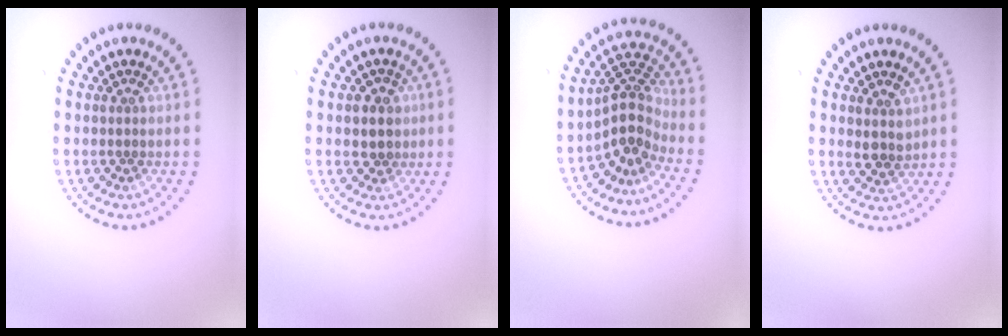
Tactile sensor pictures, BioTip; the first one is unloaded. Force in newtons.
{"total": 2.3, "press": 2.1, "slide": 0.9}
{"total": 3.7, "press": 2.6, "slide": 2.6}
{"total": 1.9, "press": 1.7, "slide": 0.9}